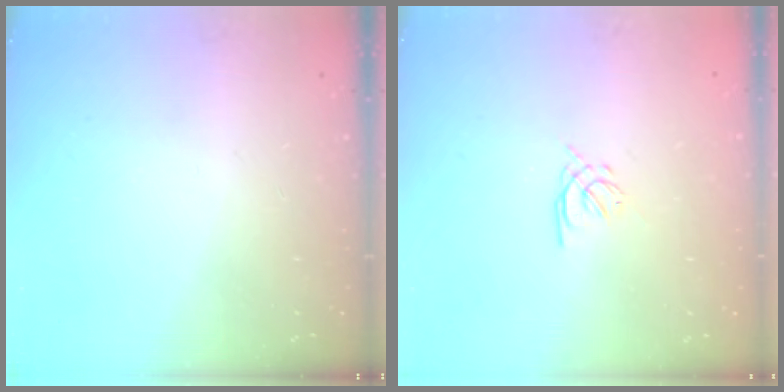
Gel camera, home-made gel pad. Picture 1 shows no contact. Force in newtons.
{"total": 1.2, "press": 1.1, "slide": 0.5}